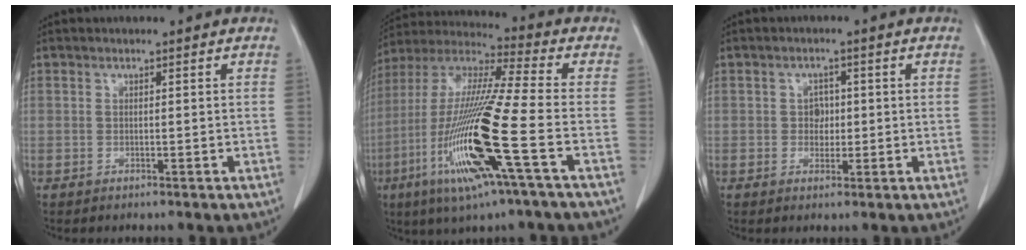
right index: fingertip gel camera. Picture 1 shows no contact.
{"total": 20.2, "force": [-6.7, 0.3, 19.0], "torque": [-0.412, -0.030, -0.136]}
{"total": 2.4, "force": [0.1, 2.0, 1.3], "torque": [-0.014, 0.004, 0.001]}